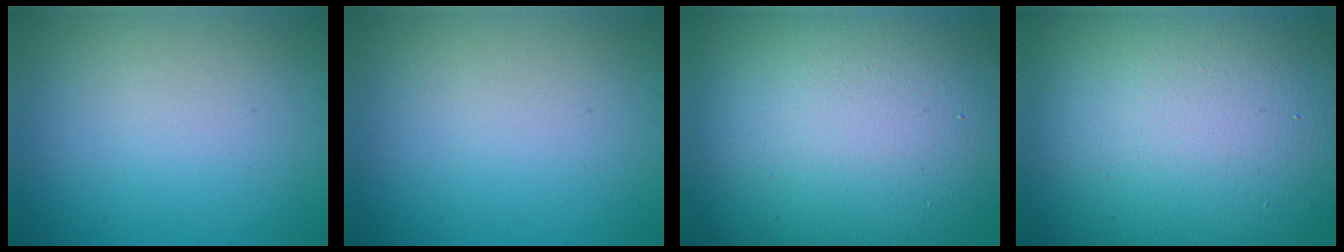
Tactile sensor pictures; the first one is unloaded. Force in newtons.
{"total": 0.0}
{"total": 20.0, "press": 20.0, "slide": 0.5}
{"total": 21.1, "press": 21.1, "slide": 0.7}